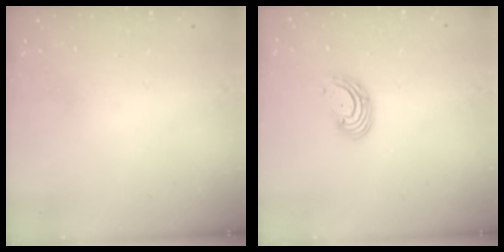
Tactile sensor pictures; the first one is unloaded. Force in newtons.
{"total": 3.9, "press": 3.9, "slide": 0.3}